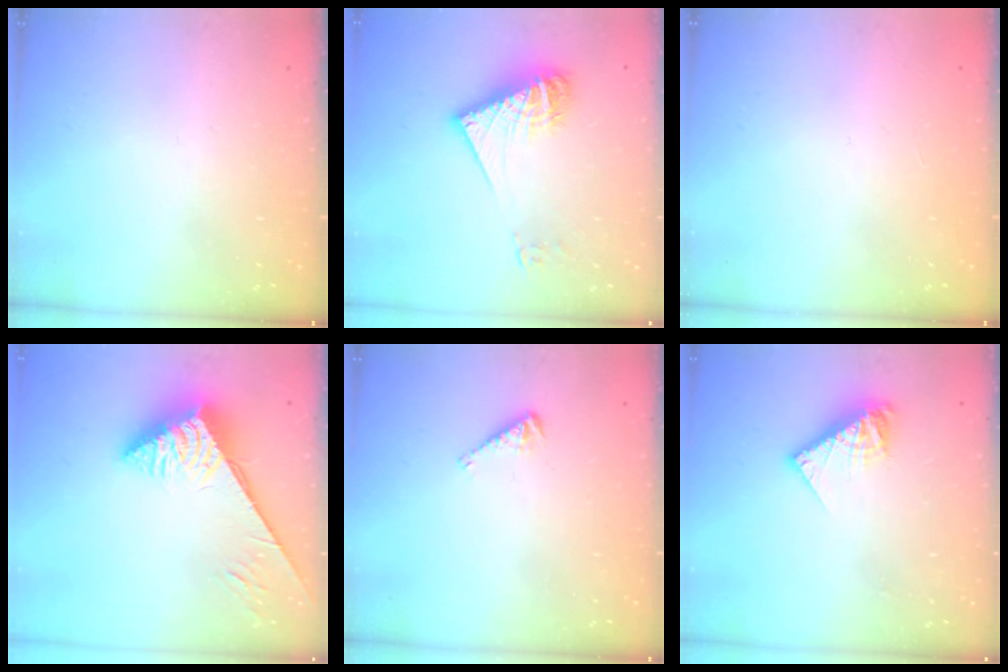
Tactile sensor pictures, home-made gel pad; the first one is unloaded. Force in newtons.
{"total": 14.1, "press": 14.1, "slide": 1.2}
{"total": 0.0}
{"total": 8.1, "press": 8.1, "slide": 0.8}
{"total": 3.4, "press": 3.3, "slide": 0.6}
{"total": 9.7, "press": 9.7, "slide": 0.8}